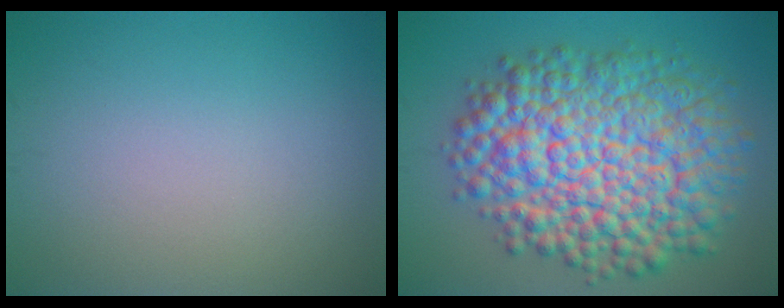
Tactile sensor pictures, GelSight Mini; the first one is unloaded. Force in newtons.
{"total": 13.2, "press": 13.2, "slide": 0.2}